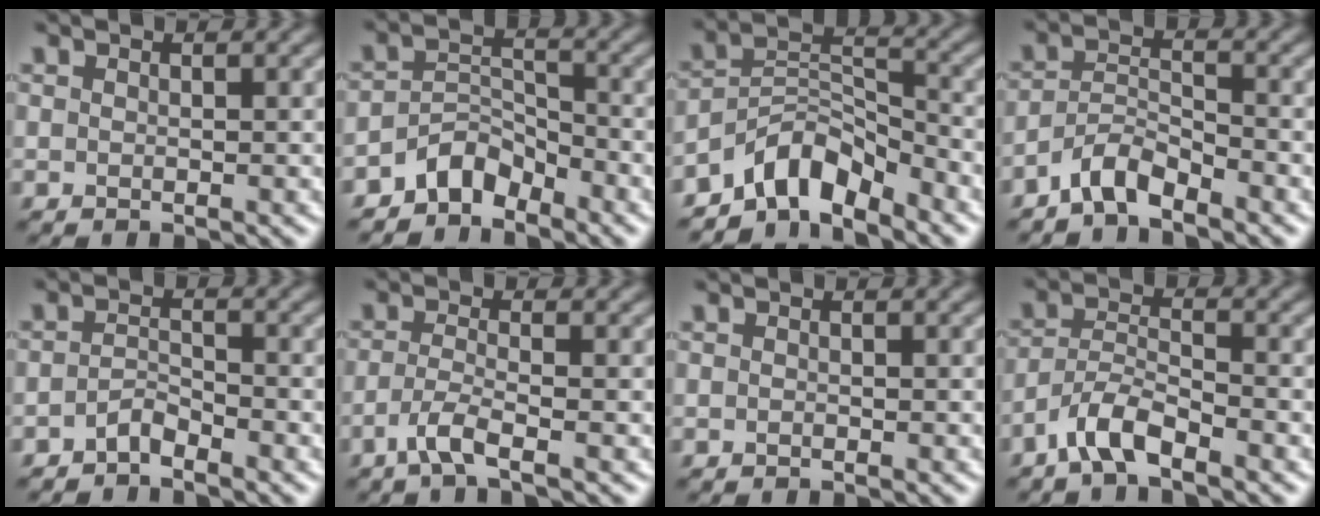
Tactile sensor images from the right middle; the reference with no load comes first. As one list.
[{"total": 3.4, "force": [-2.8, 1.6, 1.1], "torque": [-0.016, 0.013, -0.059]}, {"total": 5.9, "force": [-4.7, 2.4, 2.6], "torque": [-0.028, 0.006, -0.096]}, {"total": 3.2, "force": [-2.7, 0.9, 1.5], "torque": [-0.027, 0.010, -0.059]}, {"total": 1.5, "force": [-1.3, 0.4, 0.7], "torque": [-0.016, 0.007, -0.028]}, {"total": 2.6, "force": [-1.5, 0.4, 2.0], "torque": [-0.043, -0.001, -0.041]}, {"total": 0.0}, {"total": 3.7, "force": [-2.8, 0.9, 2.2], "torque": [-0.044, 0.009, -0.062]}]